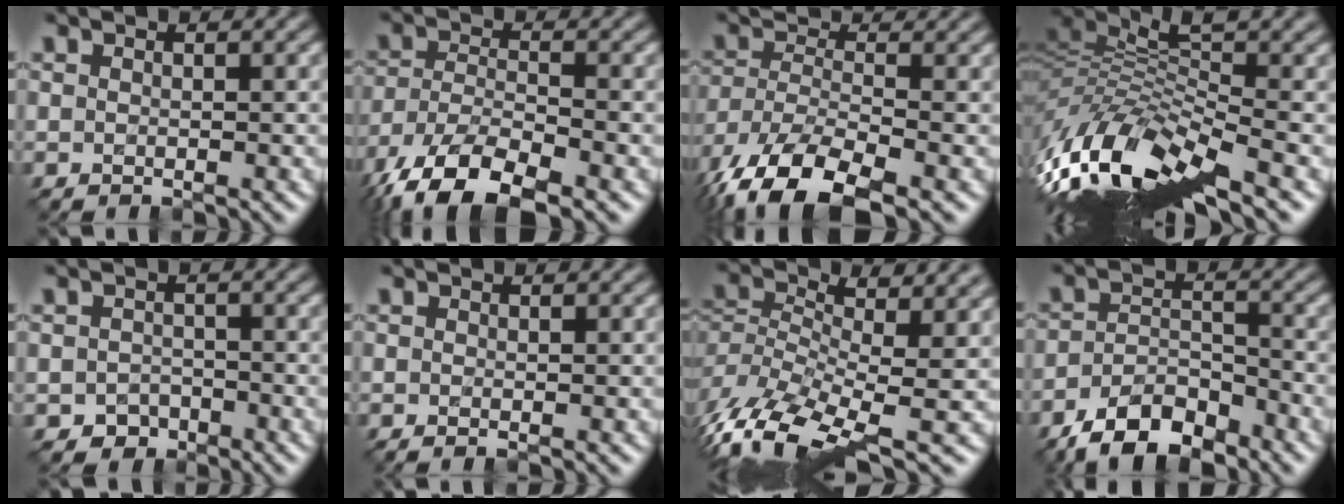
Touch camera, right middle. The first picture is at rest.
{"total": 10.9, "force": [-7.2, 4.4, 7.0], "torque": [-0.149, -0.018, -0.137]}
{"total": 12.7, "force": [-7.1, 5.4, 9.1], "torque": [-0.195, -0.026, -0.129]}
{"total": 12.4, "force": [-4.4, 3.7, 10.9], "torque": [-0.226, 0.012, -0.079]}
{"total": 1.6, "force": [-0.9, 1.4, 0.1], "torque": [0.004, 0.006, -0.018]}
{"total": 0.9, "force": [-0.1, 0.4, 0.8], "torque": [-0.007, -0.008, -0.004]}
{"total": 10.6, "force": [-2.8, 4.7, 9.1], "torque": [-0.215, 0.010, -0.043]}
{"total": 6.6, "force": [-5.0, 2.7, 3.4], "torque": [-0.062, -0.002, -0.097]}